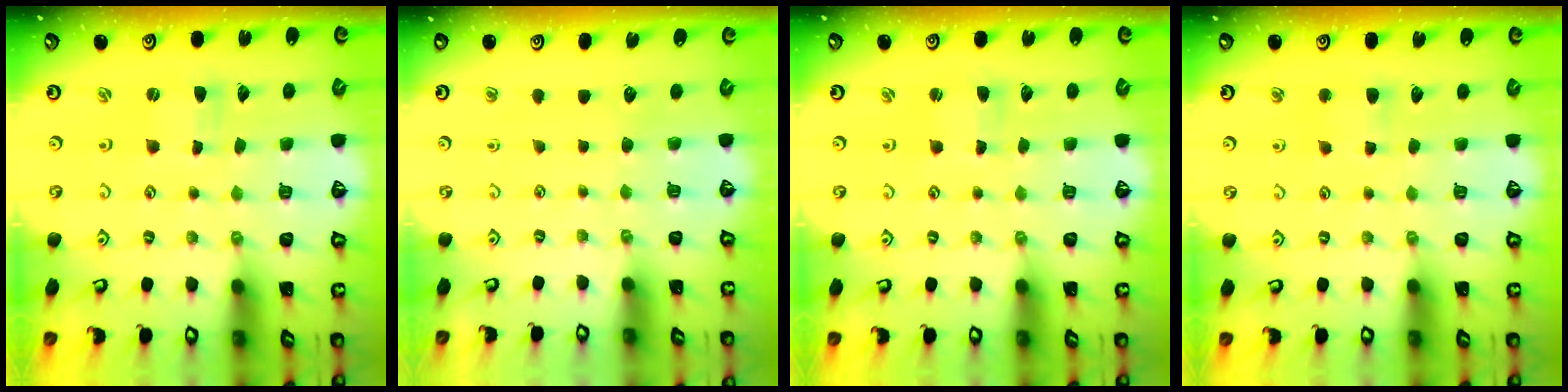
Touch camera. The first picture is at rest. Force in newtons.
{"total": 0.0}
{"total": 0.9, "press": 0.9, "slide": 0.2}
{"total": 3.1, "press": 3.1, "slide": 0.4}